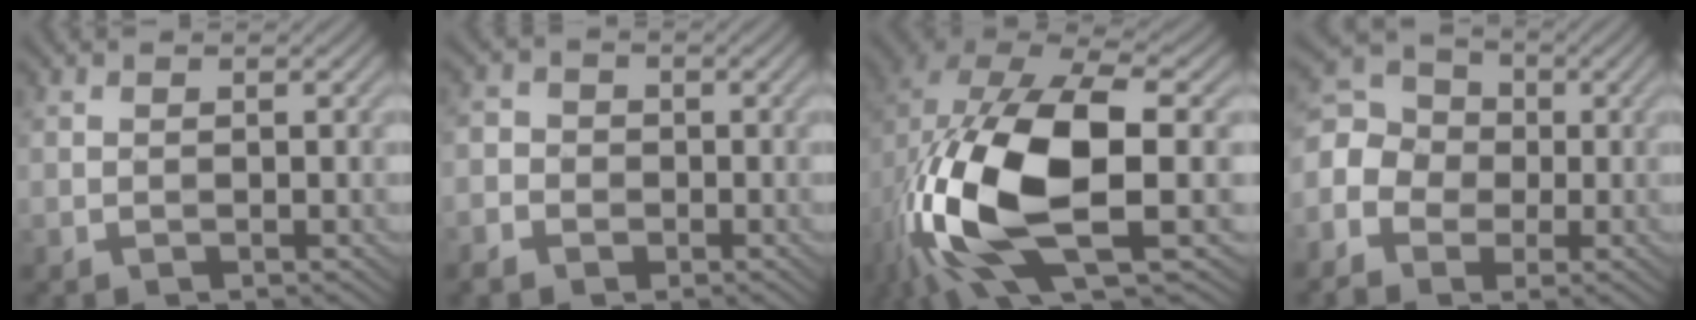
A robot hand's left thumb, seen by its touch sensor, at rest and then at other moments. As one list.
[{"total": 3.5, "force": [-1.5, 3.1, 0.8], "torque": [-0.026, -0.002, -0.038]}, {"total": 17.2, "force": [-3.1, 8.2, 14.8], "torque": [-0.339, -0.014, -0.045]}, {"total": 7.9, "force": [-1.8, 6.9, 3.6], "torque": [-0.116, -0.002, -0.054]}]